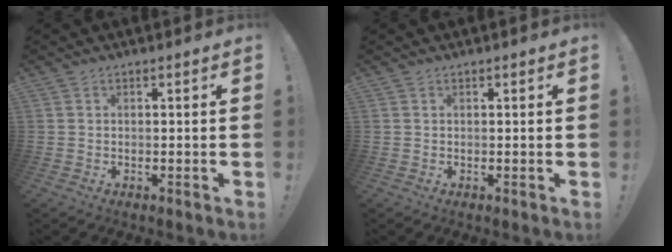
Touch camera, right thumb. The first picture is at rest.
{"total": 0.0}